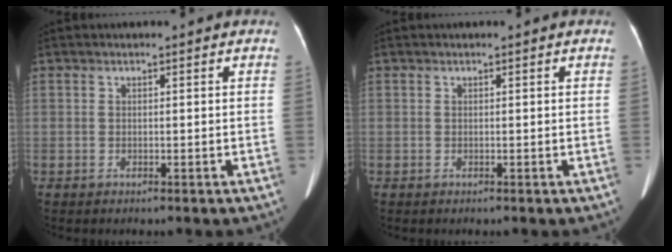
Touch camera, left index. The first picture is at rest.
{"total": 0.0}